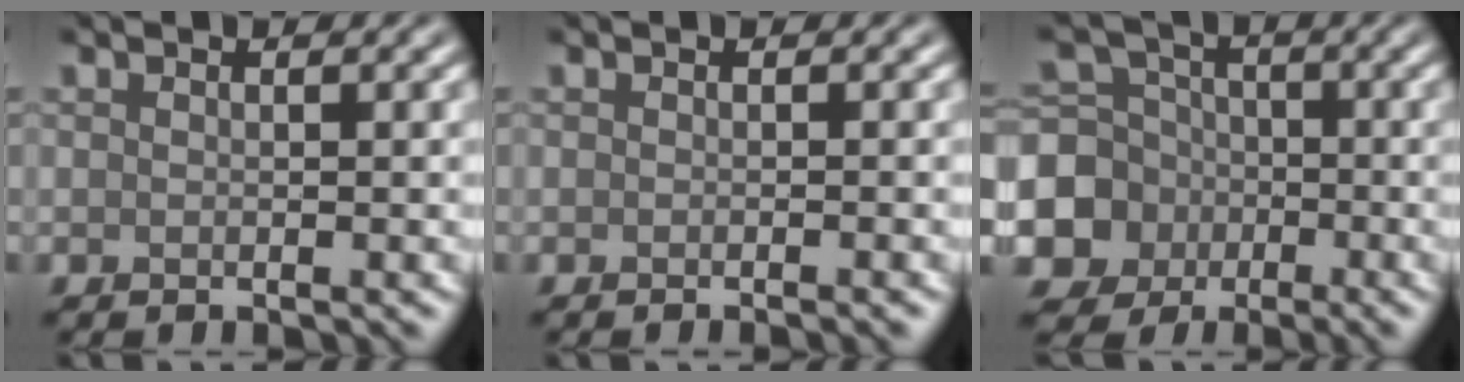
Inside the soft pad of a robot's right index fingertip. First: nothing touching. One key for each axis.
{"total": 0.9, "fx": -0.5, "fy": 0.2, "fz": 0.7, "tx": -0.004, "ty": -0.003, "tz": -0.010}
{"total": 8.2, "fx": -2.6, "fy": 7.4, "fz": 2.1, "tx": -0.048, "ty": -0.011, "tz": -0.074}